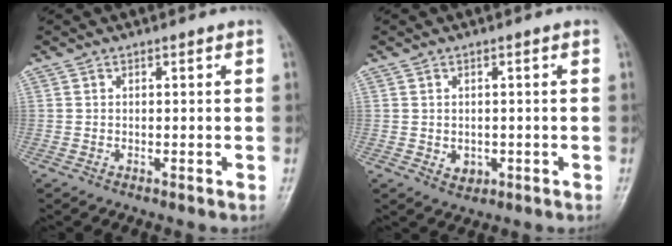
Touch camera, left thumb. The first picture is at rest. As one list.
[{"total": 2.4, "force": [-0.4, 1.9, 1.3], "torque": [-0.013, -0.001, 0.003]}]